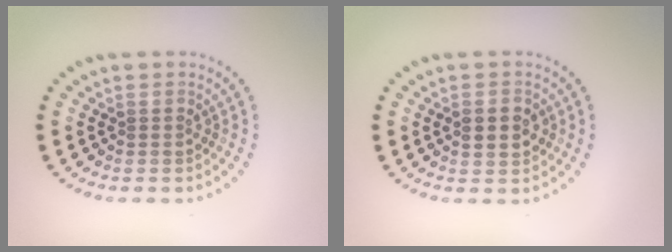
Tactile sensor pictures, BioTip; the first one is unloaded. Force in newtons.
{"total": 2.3, "press": 2.3, "slide": 0.1}